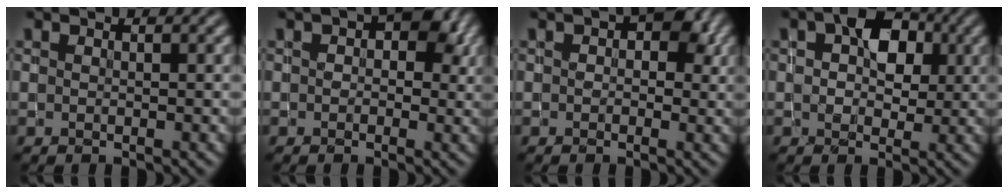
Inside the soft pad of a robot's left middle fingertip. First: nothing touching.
{"total": 4.7, "force": [1.1, 3.1, 3.3], "torque": [-0.031, 0.005, 0.009]}
{"total": 4.2, "force": [0.9, 2.8, 3.0], "torque": [-0.026, 0.007, 0.008]}
{"total": 5.3, "force": [1.3, 3.6, 3.7], "torque": [-0.058, 0.008, 0.013]}